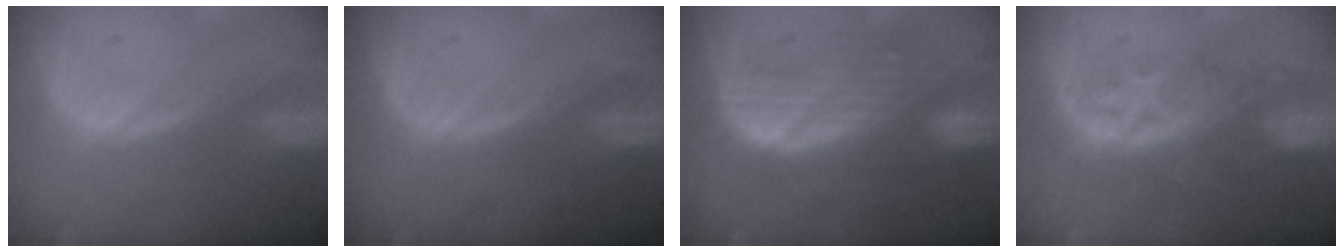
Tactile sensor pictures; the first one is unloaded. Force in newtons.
{"total": 0.0}
{"total": 8.5, "press": 8.2, "slide": 2.3}
{"total": 8.2, "press": 7.3, "slide": 3.8}